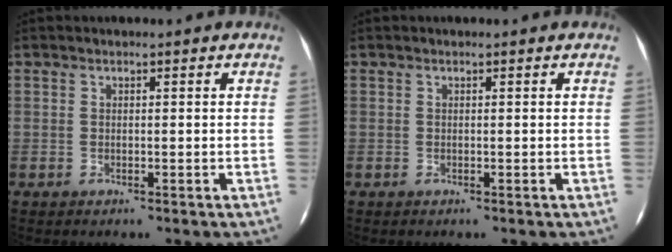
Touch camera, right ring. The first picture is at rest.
{"total": 0.0}